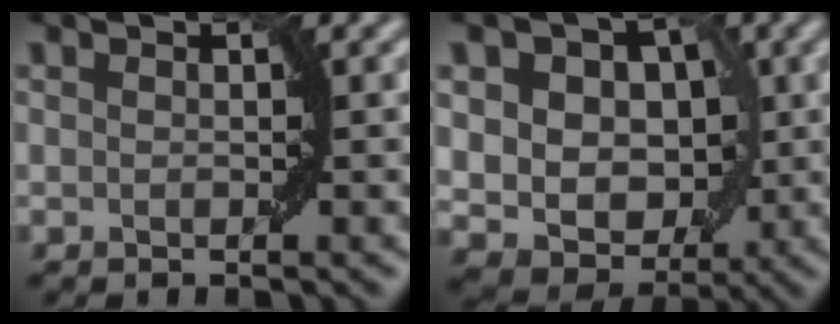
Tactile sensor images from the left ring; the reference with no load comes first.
{"total": 9.9, "force": [2.0, 7.8, 5.8], "torque": [-0.052, 0.027, 0.013]}